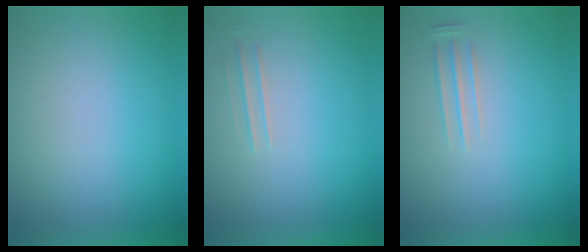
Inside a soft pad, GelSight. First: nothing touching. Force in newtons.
{"total": 1.5}
{"total": 1.7}